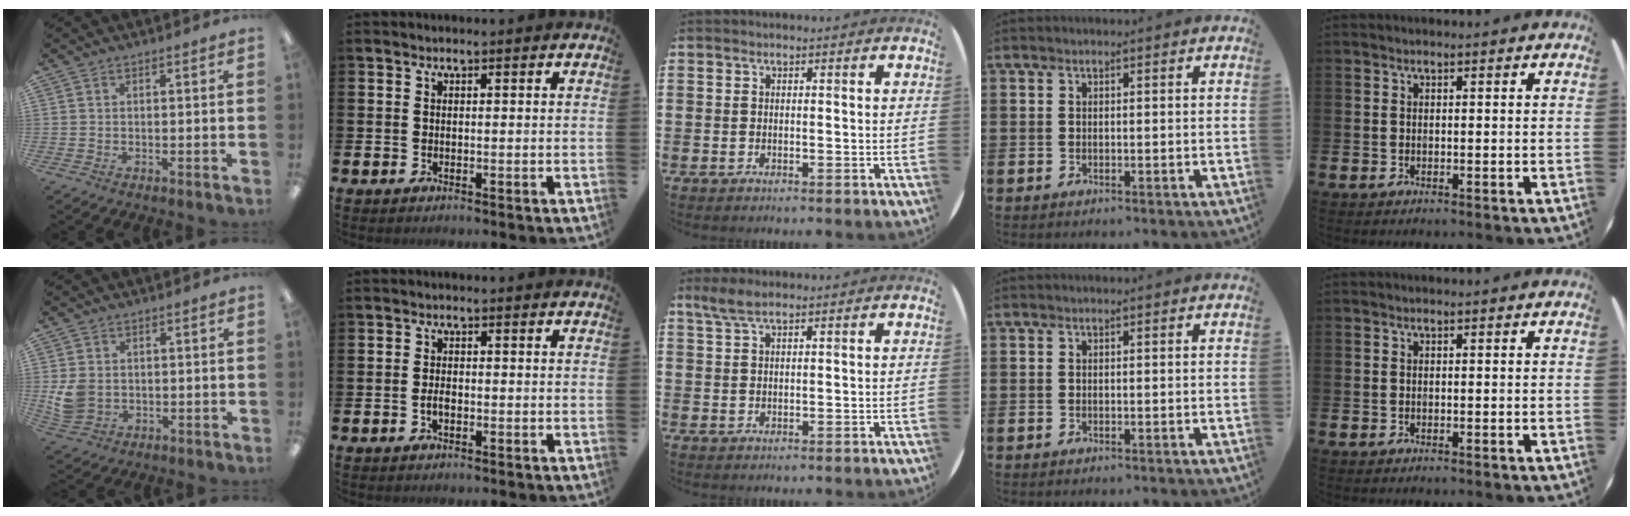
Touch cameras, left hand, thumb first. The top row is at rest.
{"thumb": {"total": 5.6, "force": [0.3, 4.8, 3.0], "torque": [-0.061, 0.004, 0.008]}, "index": {"total": 1.5, "force": [-0.4, 0.9, 1.2], "torque": [-0.017, 0.000, -0.010]}, "middle": {"total": 2.9, "force": [2.2, 0.8, 1.7], "torque": [-0.039, 0.004, 0.040]}}